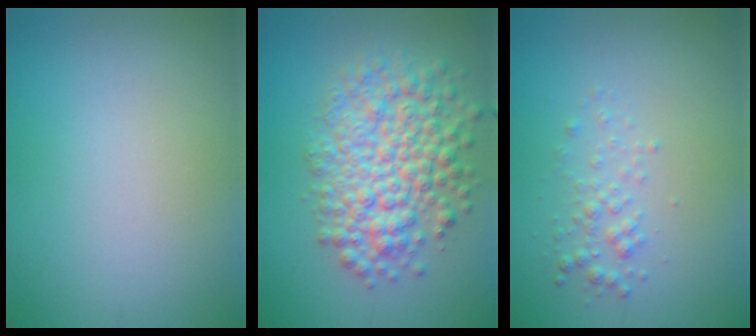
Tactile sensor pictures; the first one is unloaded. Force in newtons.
{"total": 7.0, "press": 7.0, "slide": 0.2}
{"total": 1.5, "press": 1.5, "slide": 0.1}